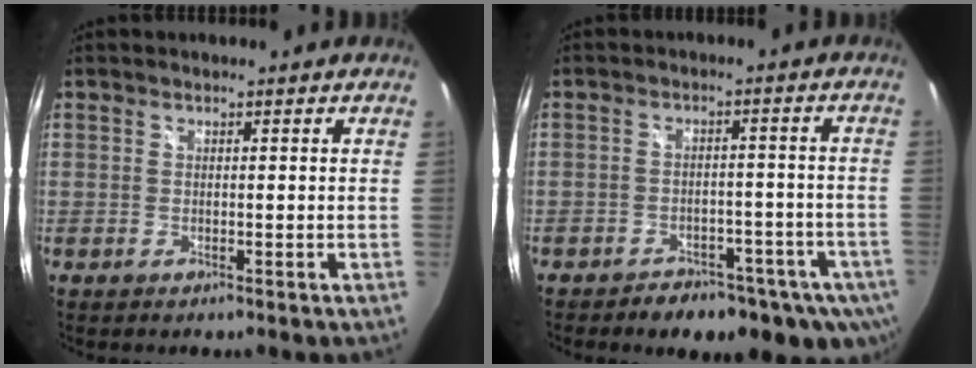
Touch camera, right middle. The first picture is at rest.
{"total": 15.0, "force": [-9.6, 8.1, 8.2], "torque": [-0.146, -0.013, -0.111]}